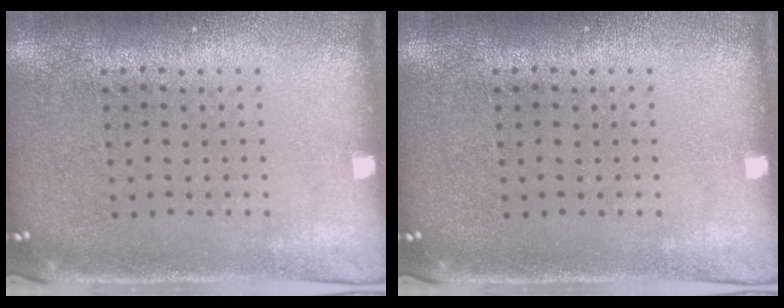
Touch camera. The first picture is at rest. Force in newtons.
{"total": 0.0}